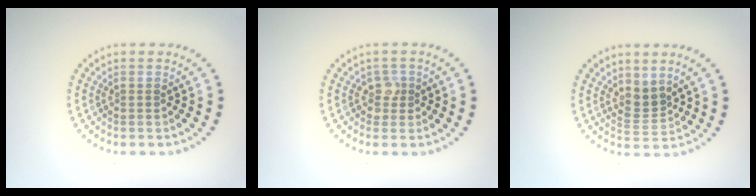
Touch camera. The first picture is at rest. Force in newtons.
{"total": 1.6, "press": 1.3, "slide": 0.9}
{"total": 2.2, "press": 1.6, "slide": 1.6}